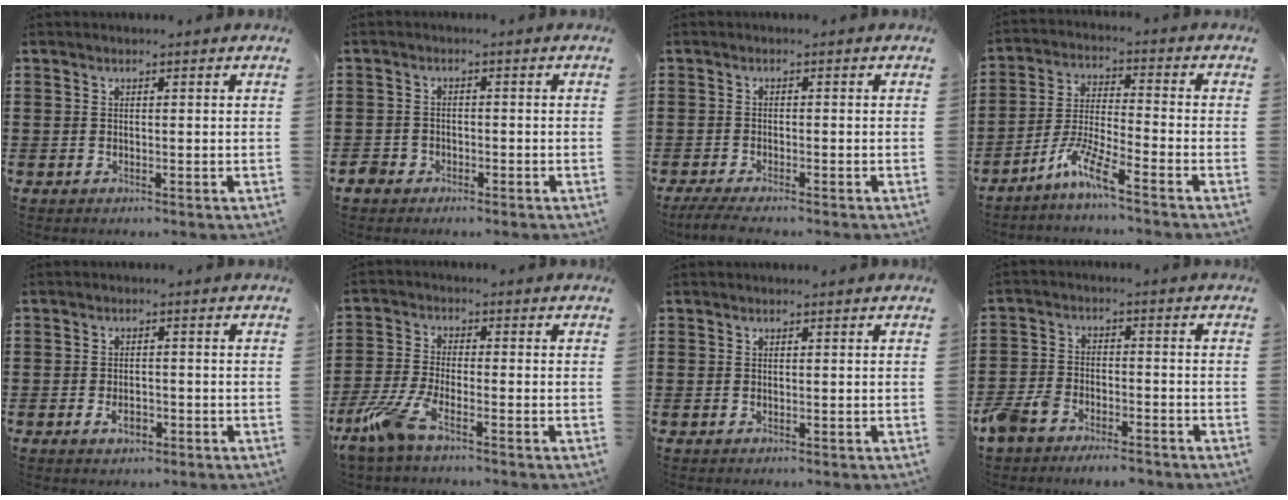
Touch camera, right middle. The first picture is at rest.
{"total": 2.0, "force": [-1.6, 1.2, 0.2], "torque": [-0.016, 0.002, -0.037]}
{"total": 2.1, "force": [-1.8, 0.0, 1.1], "torque": [-0.026, -0.004, -0.036]}
{"total": 7.0, "force": [-5.4, 0.4, 4.4], "torque": [-0.096, -0.008, -0.105]}
{"total": 2.5, "force": [-1.2, 1.2, 1.9], "torque": [-0.035, 0.001, -0.021]}
{"total": 6.2, "force": [-4.1, 1.3, 4.5], "torque": [-0.129, -0.024, -0.085]}
{"total": 0.0}
{"total": 5.6, "force": [-5.0, 1.8, 1.7], "torque": [-0.062, -0.001, -0.108]}